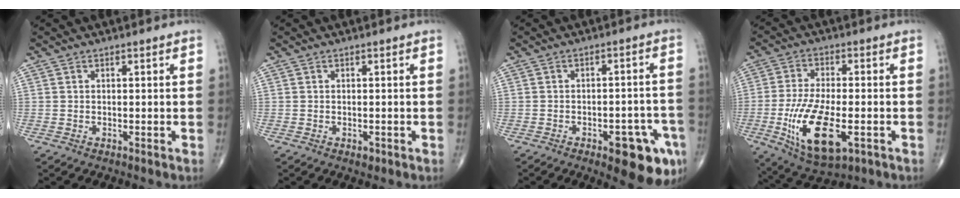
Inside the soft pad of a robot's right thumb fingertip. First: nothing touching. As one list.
[{"total": 0.9, "force": [-0.4, 0.6, 0.6], "torque": [-0.008, -0.001, -0.004]}, {"total": 12.3, "force": [-5.9, 4.6, 9.8], "torque": [-0.093, 0.027, -0.066]}, {"total": 15.2, "force": [-4.4, 6.5, 13.1], "torque": [-0.250, -0.005, -0.065]}]